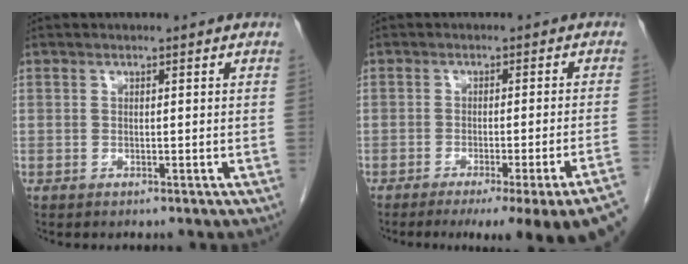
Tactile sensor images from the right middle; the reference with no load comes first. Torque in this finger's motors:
{"motor_torque": [1.10, -1.04, 0.25, 0.08]}